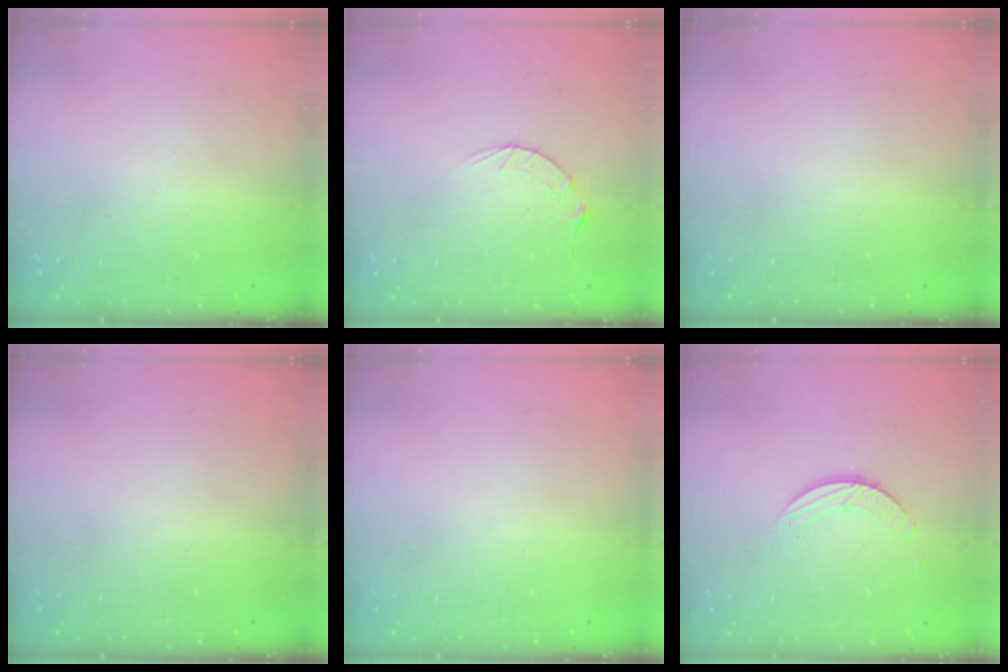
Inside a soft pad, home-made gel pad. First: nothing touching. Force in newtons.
{"total": 4.5, "press": 4.5, "slide": 0.3}
{"total": 0.0}
{"total": 0.0}
{"total": 0.0}
{"total": 4.0, "press": 4.0, "slide": 0.4}